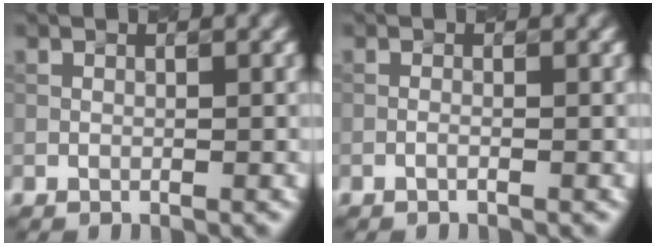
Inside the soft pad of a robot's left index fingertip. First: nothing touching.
{"total": 0.5, "force": [-0.3, 0.2, 0.4], "torque": [-0.005, 0.001, -0.009]}